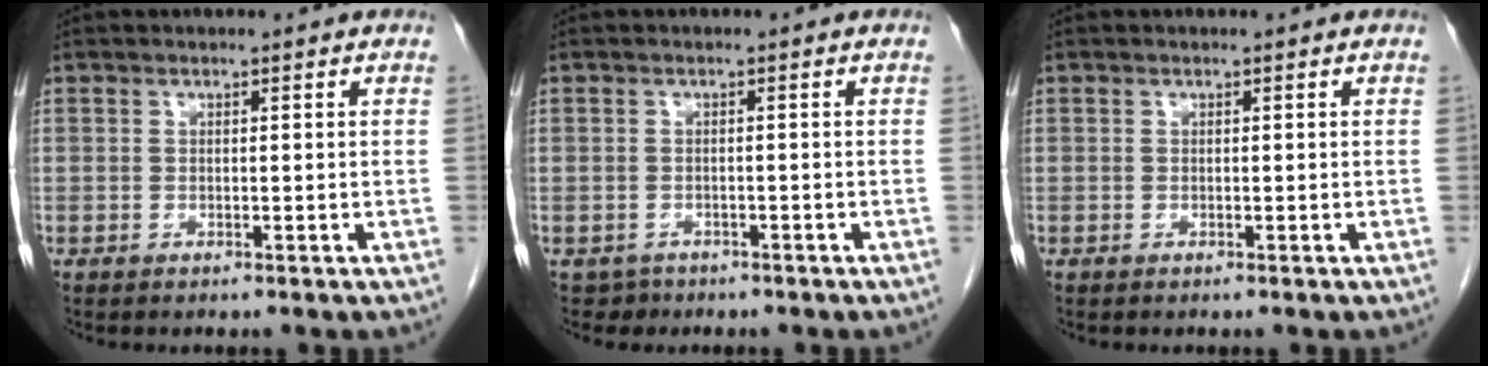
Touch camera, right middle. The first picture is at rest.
{"total": 2.0, "force": [-1.3, 1.5, -0.2], "torque": [-0.003, 0.006, -0.021]}
{"total": 0.0}